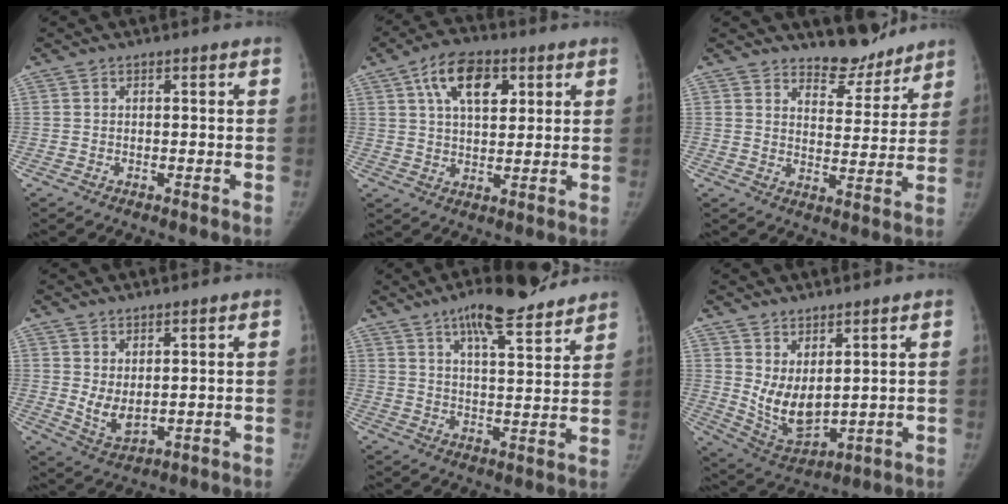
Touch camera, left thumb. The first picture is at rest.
{"total": 11.1, "force": [4.6, 6.1, 8.1], "torque": [-0.115, -0.007, 0.076]}
{"total": 7.9, "force": [7.2, 2.8, 1.2], "torque": [0.014, -0.063, 0.113]}
{"total": 5.2, "force": [1.7, 2.6, 4.2], "torque": [-0.069, -0.023, 0.043]}
{"total": 13.7, "force": [10.2, 3.4, 8.6], "torque": [-0.109, -0.049, 0.157]}
{"total": 9.3, "force": [3.2, 4.4, 7.5], "torque": [-0.124, -0.040, 0.078]}